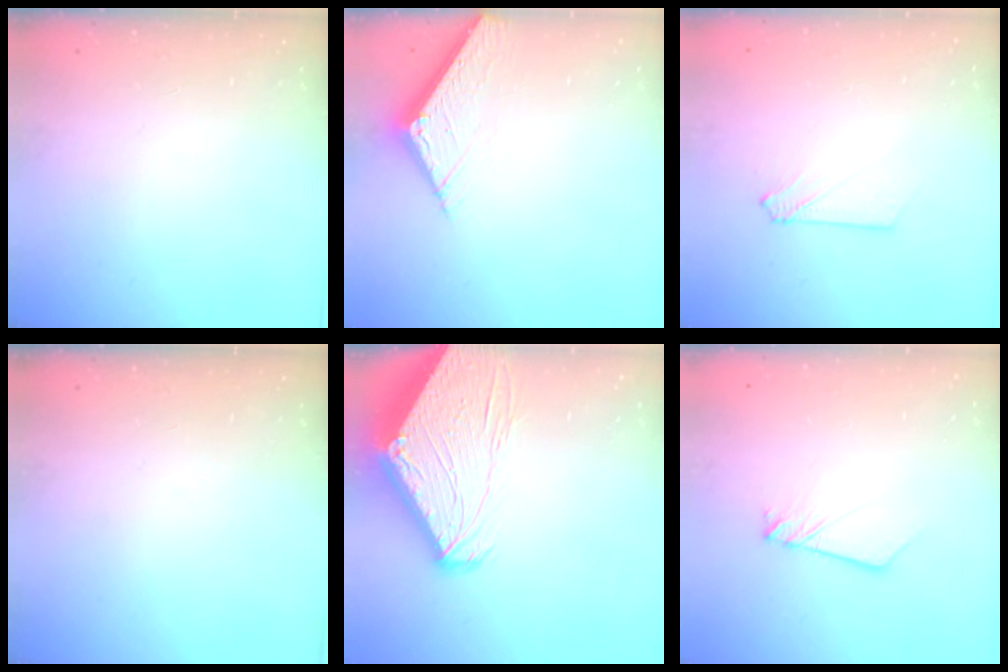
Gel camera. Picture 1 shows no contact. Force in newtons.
{"total": 7.9, "press": 7.9, "slide": 0.4}
{"total": 2.4, "press": 2.4, "slide": 0.3}
{"total": 0.0}
{"total": 12.6, "press": 12.6, "slide": 1.2}
{"total": 2.4, "press": 2.4, "slide": 0.1}